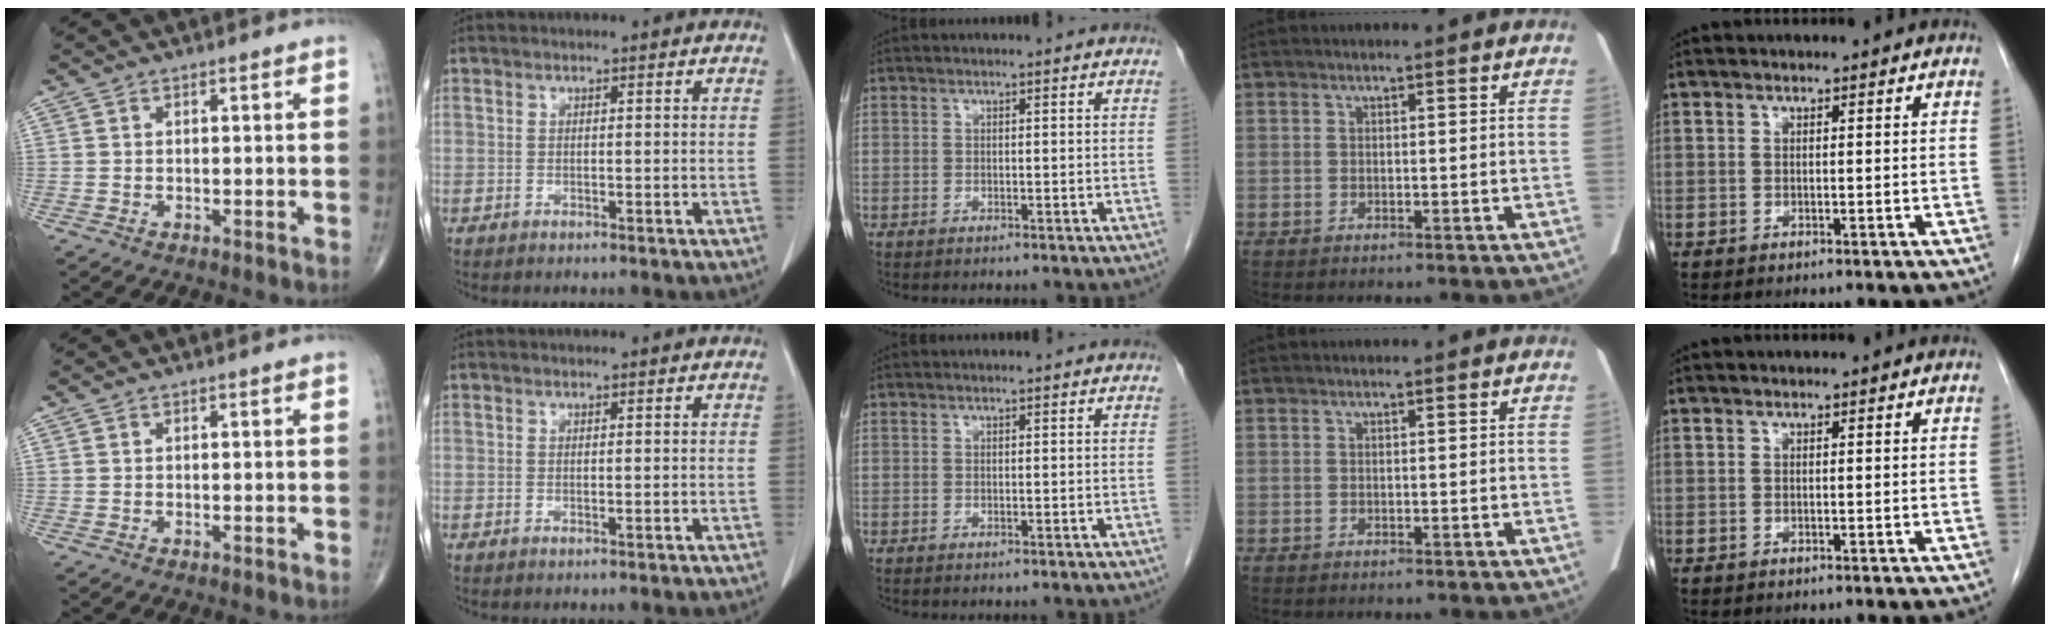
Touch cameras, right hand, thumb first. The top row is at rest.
{}